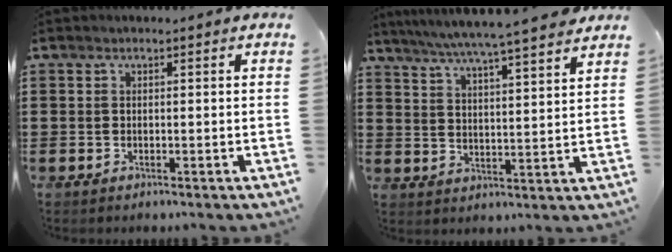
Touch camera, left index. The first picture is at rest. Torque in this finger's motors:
{"motor_torque": [1.24, -0.90, 0.82, 0.13]}